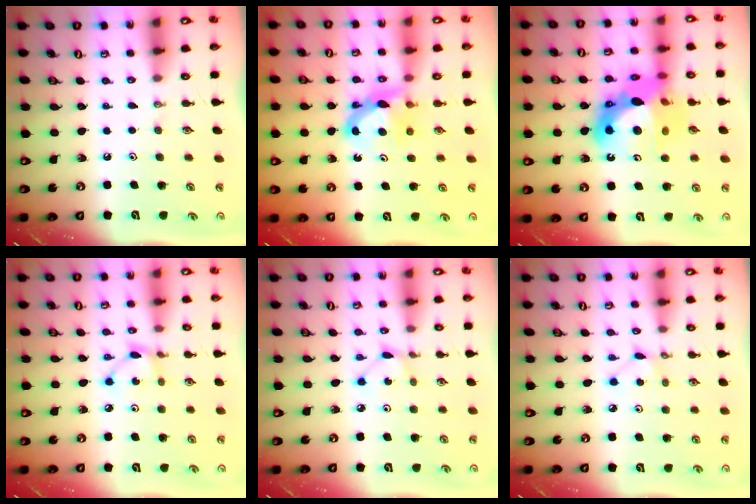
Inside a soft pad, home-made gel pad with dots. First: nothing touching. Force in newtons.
{"total": 8.0, "press": 8.0, "slide": 0.2}
{"total": 19.3, "press": 19.2, "slide": 1.8}
{"total": 3.2, "press": 3.2, "slide": 0.2}
{"total": 2.3, "press": 2.3, "slide": 0.1}
{"total": 2.8, "press": 2.8, "slide": 0.3}